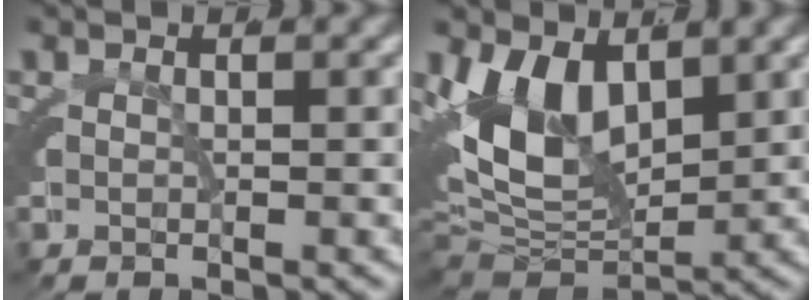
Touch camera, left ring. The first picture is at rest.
{"total": 10.5, "force": [2.4, 6.9, 7.5], "torque": [-0.147, -0.001, 0.041]}